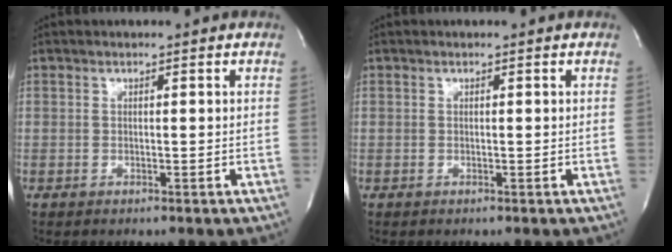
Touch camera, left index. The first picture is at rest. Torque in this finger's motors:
{"motor_torque": [0.00, 0.00, 0.00, 0.00]}